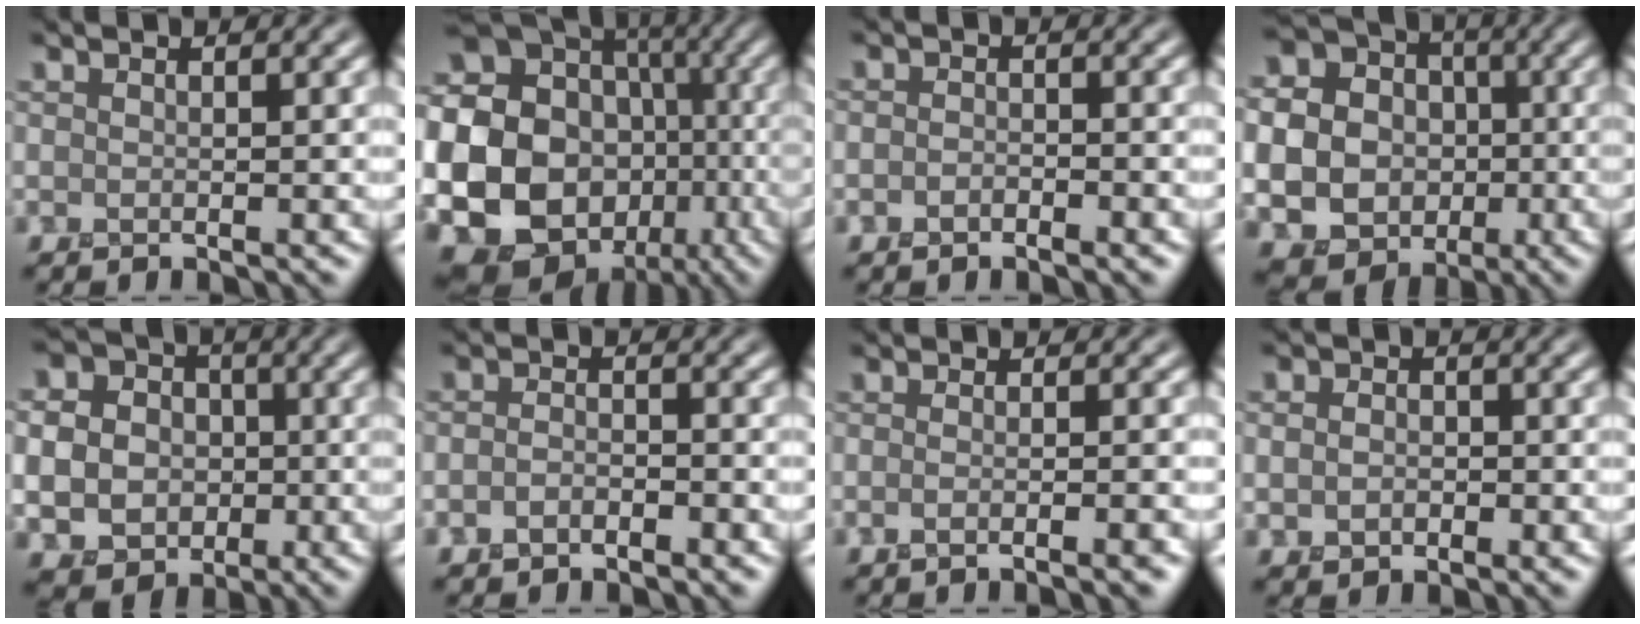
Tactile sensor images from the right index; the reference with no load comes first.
{"total": 25.5, "force": [-5.4, 22.7, 10.3], "torque": [-0.221, -0.016, -0.113]}
{"total": 1.6, "force": [-0.9, 0.8, 1.1], "torque": [-0.016, 0.001, -0.017]}
{"total": 16.6, "force": [-1.9, 15.3, 6.1], "torque": [-0.178, -0.001, -0.055]}
{"total": 9.3, "force": [-0.8, 8.4, 4.0], "torque": [-0.092, -0.001, -0.032]}
{"total": 1.9, "force": [-1.0, 1.0, 1.3], "torque": [-0.025, 0.002, -0.023]}
{"total": 4.8, "force": [-1.6, 1.9, 4.1], "torque": [-0.015, 0.003, -0.036]}
{"total": 2.4, "force": [-0.3, 1.9, 1.4], "torque": [-0.014, 0.003, -0.015]}